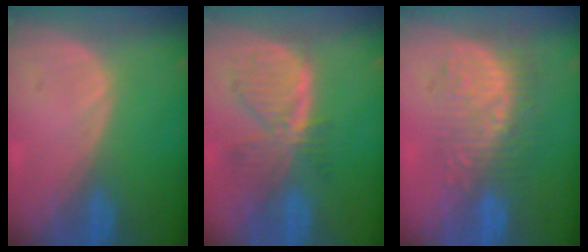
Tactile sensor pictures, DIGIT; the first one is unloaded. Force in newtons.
{"total": 8.1, "press": 7.0, "slide": 4.0}
{"total": 9.9, "press": 8.7, "slide": 4.8}